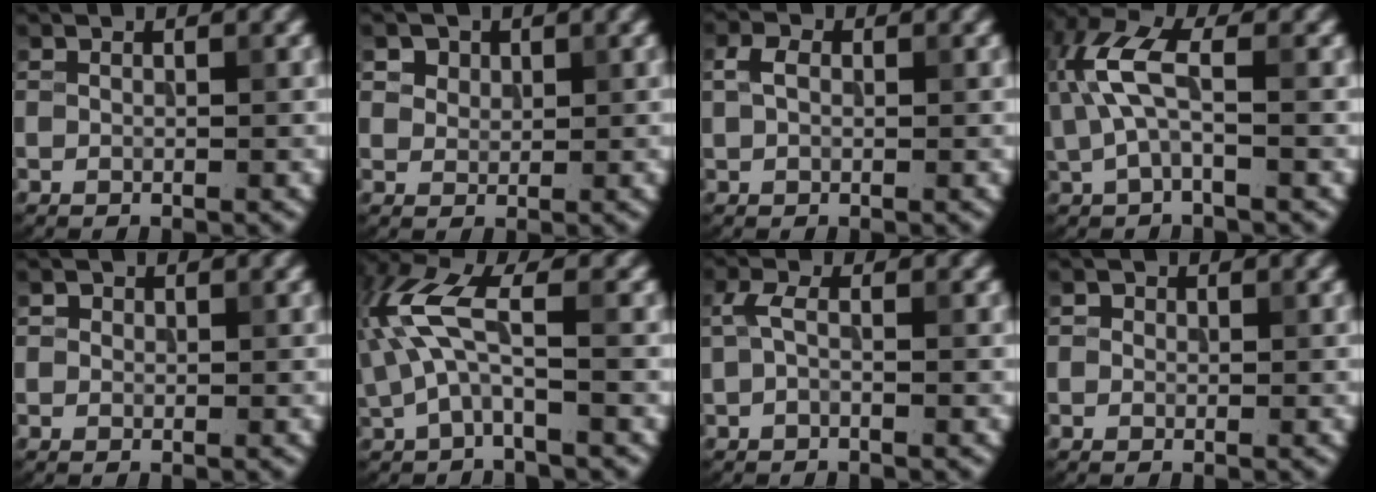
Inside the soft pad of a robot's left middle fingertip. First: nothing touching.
{"total": 4.0, "force": [2.5, 2.6, 1.7], "torque": [-0.054, 0.001, 0.047]}
{"total": 2.0, "force": [0.5, 1.4, 1.3], "torque": [-0.029, 0.006, 0.005]}
{"total": 5.1, "force": [0.6, 2.2, 4.6], "torque": [-0.113, 0.016, 0.007]}
{"total": 0.8, "force": [0.3, 0.7, 0.2], "torque": [-0.003, -0.003, -0.002]}
{"total": 5.2, "force": [0.3, 1.9, 4.9], "torque": [-0.118, 0.017, -0.001]}
{"total": 1.5, "force": [-0.2, 0.6, 1.4], "torque": [-0.034, 0.004, -0.007]}
{"total": 0.8, "force": [0.3, 0.8, 0.2], "torque": [-0.002, -0.005, -0.002]}